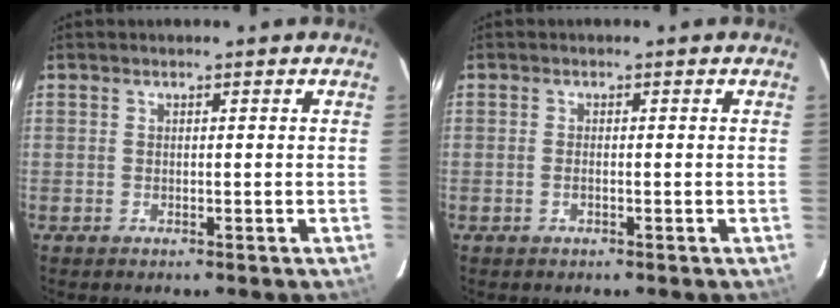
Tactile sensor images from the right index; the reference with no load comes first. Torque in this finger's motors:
{"motor_torque": [-0.24, 0.12, -0.01, 0.00]}